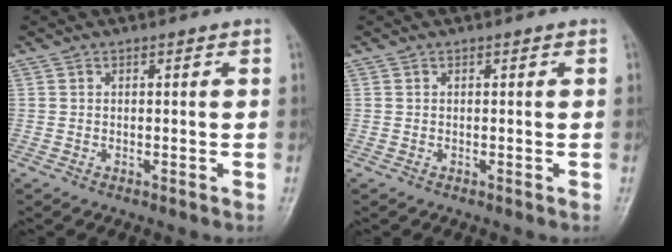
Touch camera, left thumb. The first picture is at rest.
{"total": 0.0}